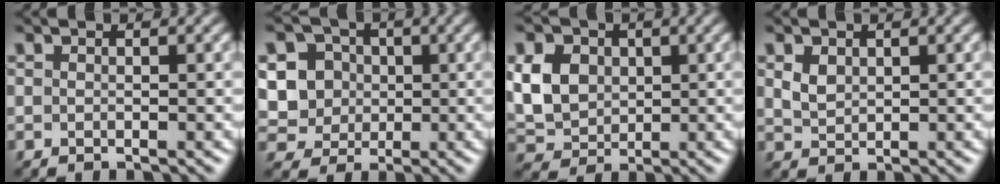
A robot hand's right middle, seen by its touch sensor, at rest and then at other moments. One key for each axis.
{"total": 8.2, "fx": 1.3, "fy": 7.5, "fz": 3.1, "tx": -0.076, "ty": 0.024, "tz": 0.020}
{"total": 6.3, "fx": 1.2, "fy": 5.0, "fz": 3.7, "tx": -0.094, "ty": 0.015, "tz": 0.017}
{"total": 1.7, "fx": 0.8, "fy": 1.2, "fz": 0.9, "tx": -0.022, "ty": 0.000, "tz": 0.020}